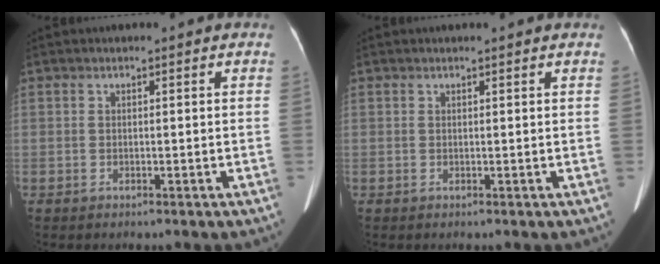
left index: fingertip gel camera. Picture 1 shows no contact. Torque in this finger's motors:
{"motor_torque": [-0.25, 0.21, -0.49, -0.02]}